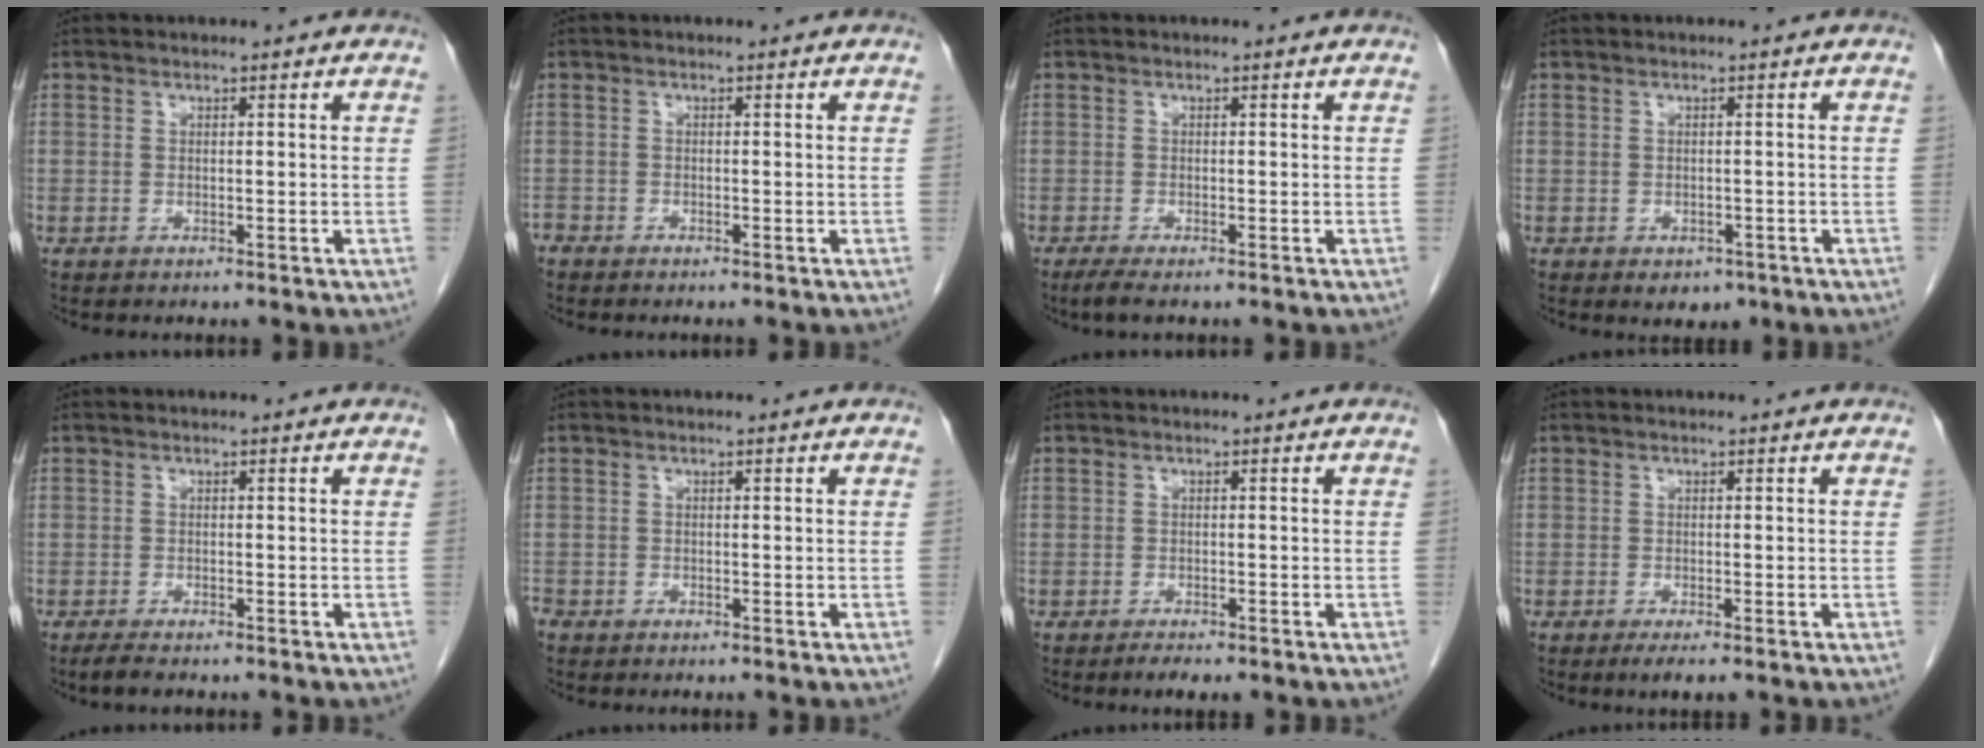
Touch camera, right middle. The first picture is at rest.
{"total": 1.3, "force": [-1.3, 0.4, 0.1], "torque": [-0.002, -0.003, -0.024]}
{"total": 2.5, "force": [-1.9, 0.4, 1.6], "torque": [-0.032, -0.008, -0.031]}
{"total": 2.5, "force": [-1.4, 1.7, 1.3], "torque": [-0.010, 0.001, -0.007]}
{"total": 2.5, "force": [-2.0, 0.5, 1.4], "torque": [-0.031, -0.007, -0.031]}
{"total": 2.0, "force": [-1.5, 1.2, 0.5], "torque": [-0.015, -0.002, -0.030]}
{"total": 1.8, "force": [-1.4, 0.4, 1.0], "torque": [-0.020, -0.003, -0.019]}
{"total": 2.4, "force": [-1.6, 0.3, 1.7], "torque": [-0.024, -0.006, -0.024]}